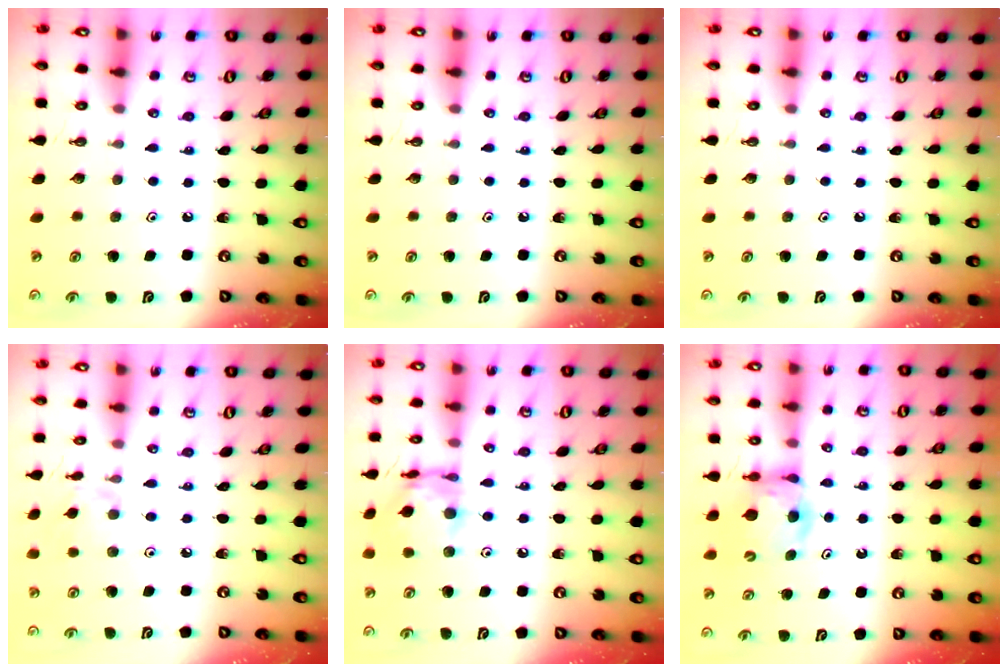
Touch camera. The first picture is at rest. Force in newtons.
{"total": 0.0}
{"total": 0.0}
{"total": 3.0, "press": 2.9, "slide": 0.5}
{"total": 13.1, "press": 13.0, "slide": 1.0}
{"total": 6.1, "press": 6.1, "slide": 0.3}